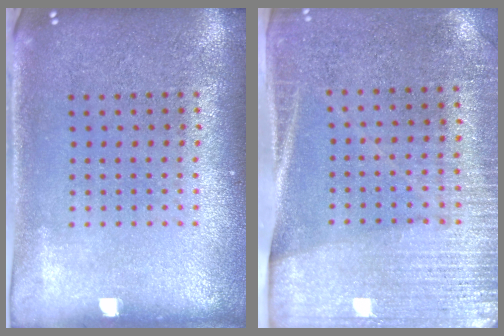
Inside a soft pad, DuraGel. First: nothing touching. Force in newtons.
{"total": 2.8, "press": 2.5, "slide": 1.3}